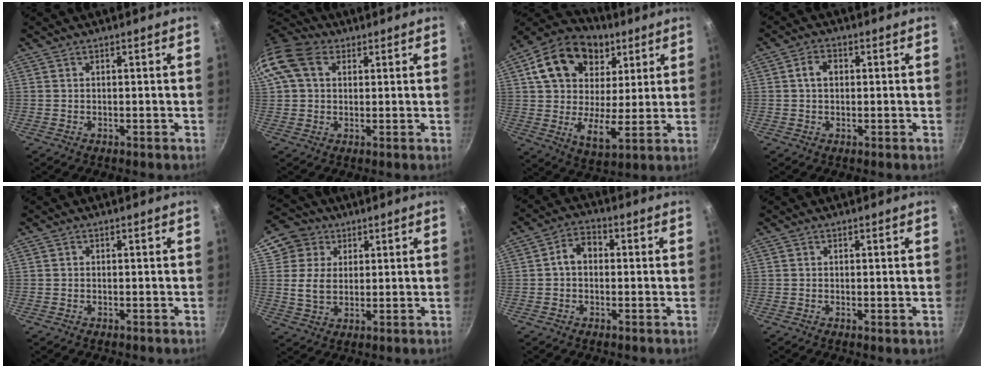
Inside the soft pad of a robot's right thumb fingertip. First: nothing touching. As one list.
[{"total": 11.8, "force": [3.8, 8.8, 6.9], "torque": [-0.129, 0.018, 0.056]}, {"total": 20.7, "force": [7.8, 14.6, 12.4], "torque": [-0.201, -0.007, 0.126]}, {"total": 3.4, "force": [0.5, 2.5, 2.3], "torque": [-0.029, 0.007, 0.005]}, {"total": 0.0}, {"total": 8.7, "force": [3.6, 7.3, 2.9], "torque": [-0.022, -0.006, 0.055]}, {"total": 5.1, "force": [0.2, 3.9, 3.3], "torque": [-0.039, 0.016, -0.008]}, {"total": 0.6, "force": [0.1, 0.2, 0.5], "torque": [-0.008, -0.007, -0.001]}]